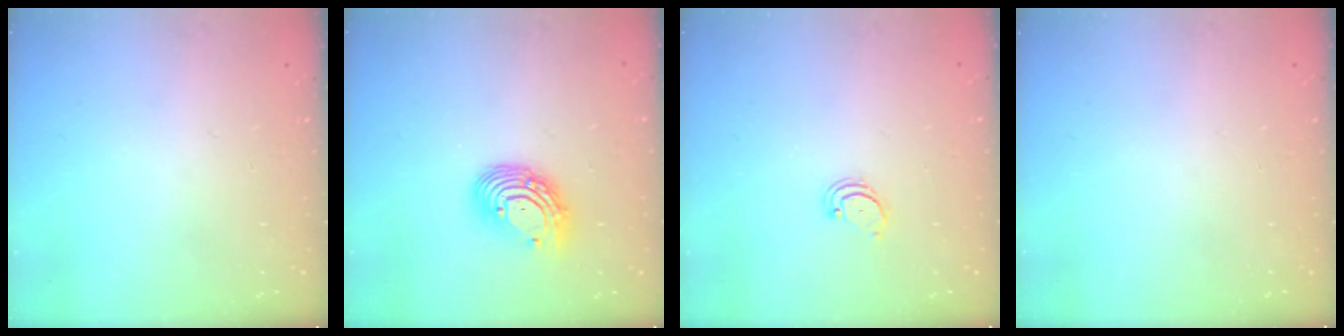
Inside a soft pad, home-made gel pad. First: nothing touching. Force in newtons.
{"total": 10.8, "press": 10.8, "slide": 1.0}
{"total": 2.6, "press": 2.5, "slide": 0.5}
{"total": 0.0}